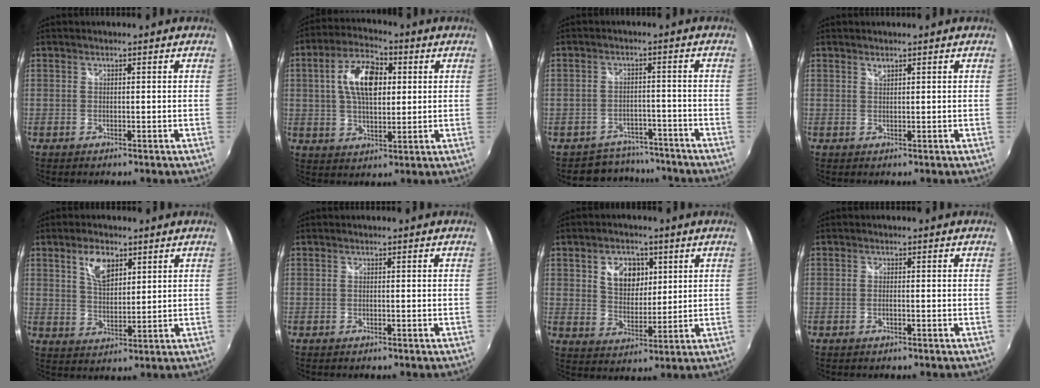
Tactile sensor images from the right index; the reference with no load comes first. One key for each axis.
{"total": 11.7, "fx": 2.6, "fy": 6.2, "fz": 9.6, "tx": -0.175, "ty": 0.019, "tz": 0.044}
{"total": 7.4, "fx": -6.1, "fy": 4.1, "fz": -0.2, "tx": -0.006, "ty": 0.027, "tz": -0.084}
{"total": 0.9, "fx": 0.7, "fy": 0.2, "fz": 0.4, "tx": -0.005, "ty": 0.001, "tz": 0.013}
{"total": 6.6, "fx": 3.5, "fy": 3.3, "fz": 4.5, "tx": -0.081, "ty": 0.008, "tz": 0.065}
{"total": 0.0}
{"total": 8.5, "fx": 3.3, "fy": 6.1, "fz": 4.9, "tx": -0.083, "ty": 0.012, "tz": 0.062}
{"total": 0.6, "fx": -0.1, "fy": 0.3, "fz": 0.6, "tx": -0.013, "ty": -0.001, "tz": -0.005}